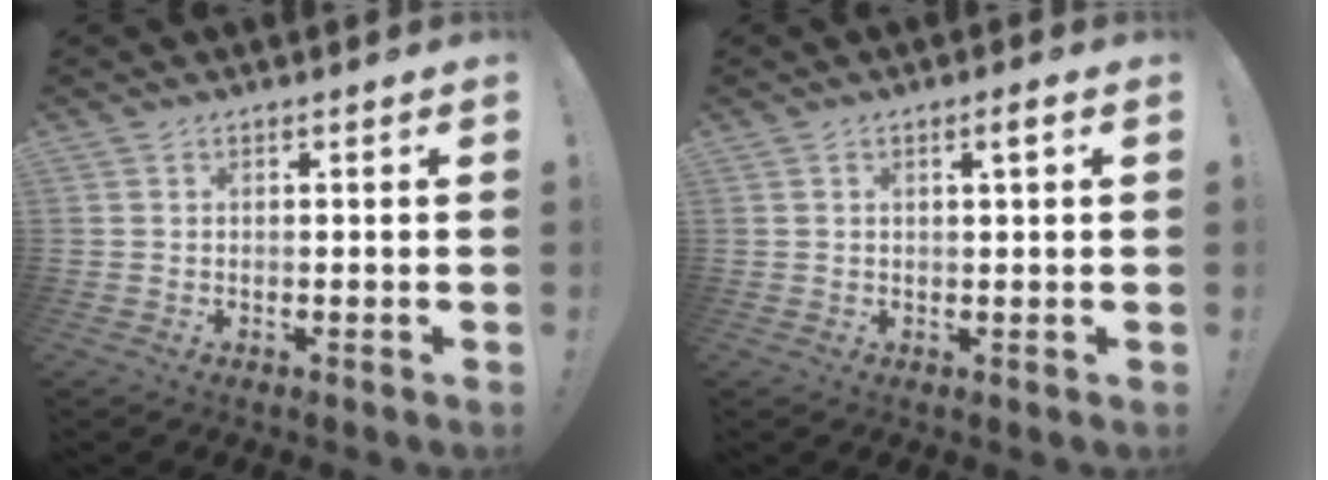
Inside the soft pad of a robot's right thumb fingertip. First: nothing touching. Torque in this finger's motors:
{"motor_torque": [0.01, 0.03, -0.11, 0.11, 0.09]}